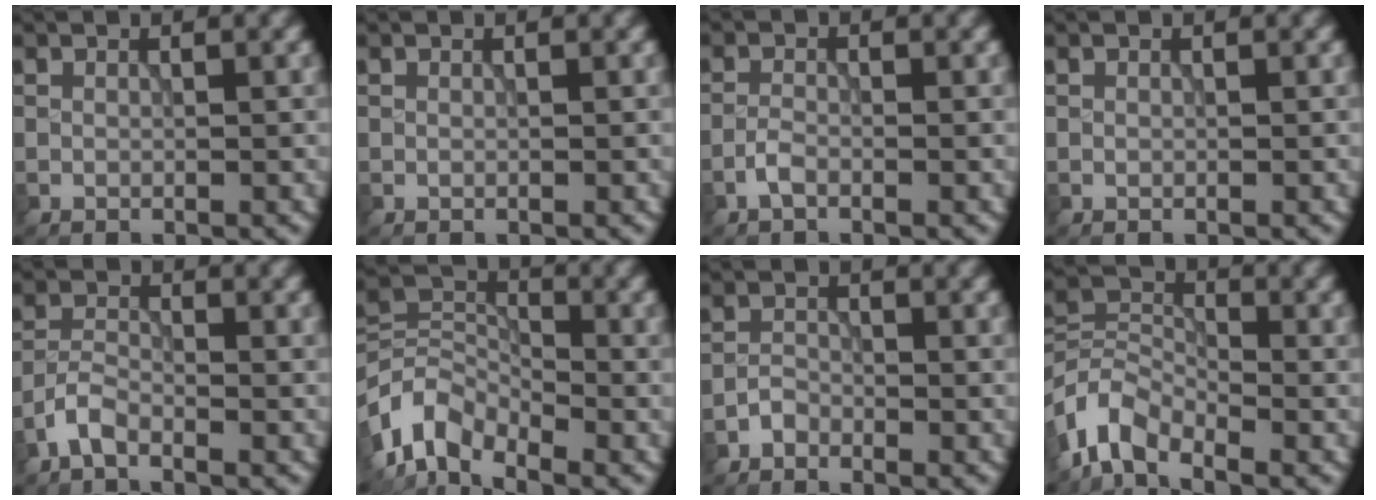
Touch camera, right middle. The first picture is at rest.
{"total": 0.0}
{"total": 1.3, "force": [-0.9, 0.4, 0.8], "torque": [-0.020, 0.003, -0.022]}
{"total": 0.0}
{"total": 2.2, "force": [-1.7, 0.8, 1.2], "torque": [-0.025, 0.005, -0.042]}
{"total": 5.9, "force": [-3.9, 3.3, 3.1], "torque": [-0.058, 0.002, -0.092]}
{"total": 1.2, "force": [-1.0, 0.6, 0.3], "torque": [-0.002, 0.005, -0.024]}
{"total": 5.0, "force": [-3.3, 2.5, 2.6], "torque": [-0.053, 0.002, -0.082]}